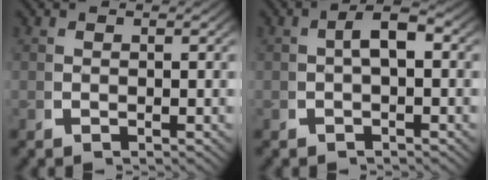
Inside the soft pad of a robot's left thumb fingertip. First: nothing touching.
{"total": 2.6, "force": [-0.1, 1.3, 2.3], "torque": [-0.042, 0.004, -0.004]}